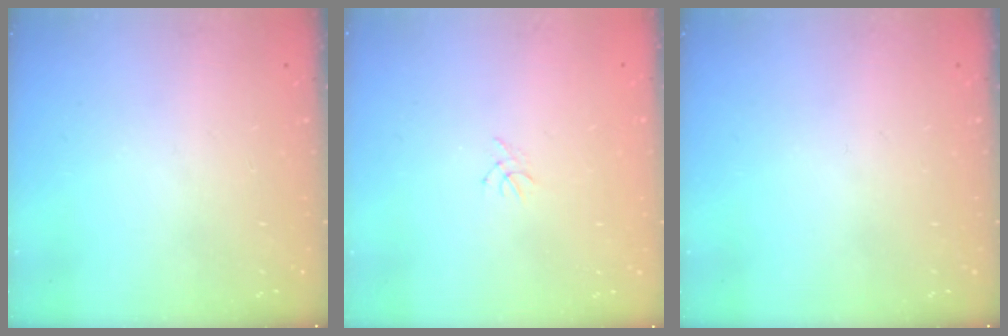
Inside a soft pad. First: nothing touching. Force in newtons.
{"total": 0.5, "press": 0.4, "slide": 0.3}
{"total": 0.0}